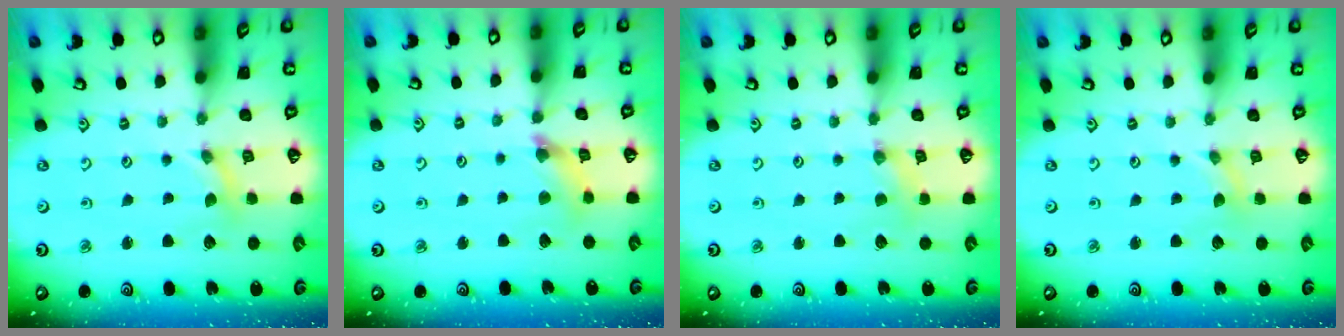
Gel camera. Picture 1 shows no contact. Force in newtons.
{"total": 6.3, "press": 6.3, "slide": 0.7}
{"total": 2.4, "press": 2.4, "slide": 0.4}
{"total": 0.0}